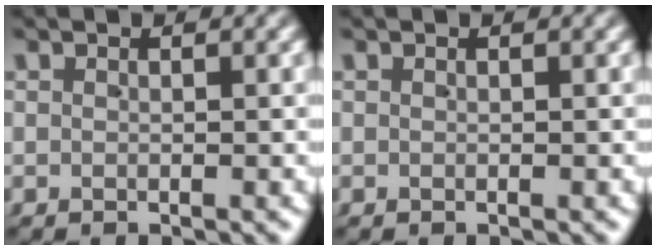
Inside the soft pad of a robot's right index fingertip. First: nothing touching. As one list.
[{"total": 0.0}]